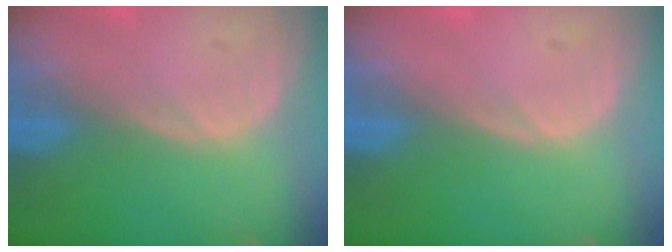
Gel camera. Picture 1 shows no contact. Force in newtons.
{"total": 0.0}